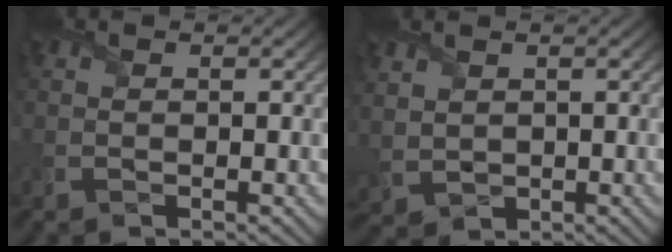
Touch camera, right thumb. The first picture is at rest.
{"total": 2.7, "force": [1.5, 1.9, 1.2], "torque": [-0.055, -0.002, 0.038]}